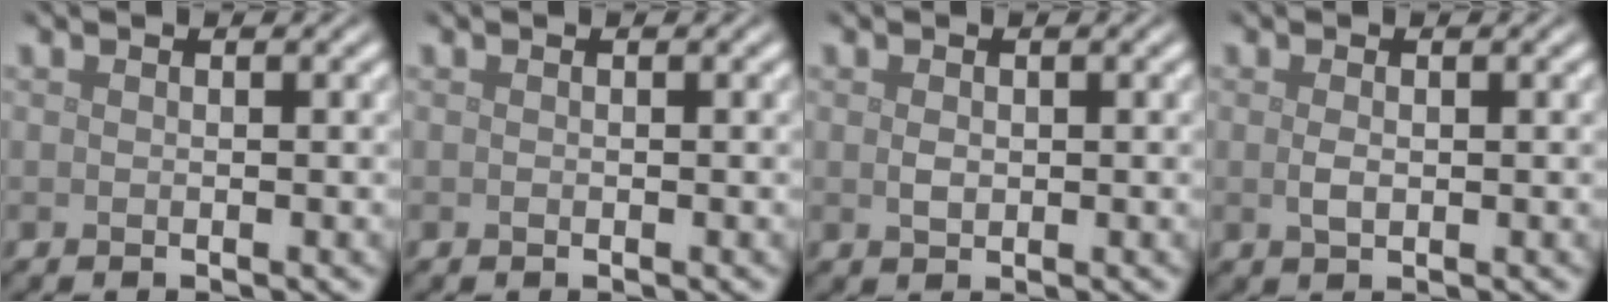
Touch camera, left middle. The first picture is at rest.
{"total": 0.0}
{"total": 1.1, "force": [0.1, 0.8, 0.8], "torque": [-0.018, -0.003, 0.003]}
{"total": 1.3, "force": [0.0, 0.7, 1.0], "torque": [-0.025, -0.002, 0.002]}